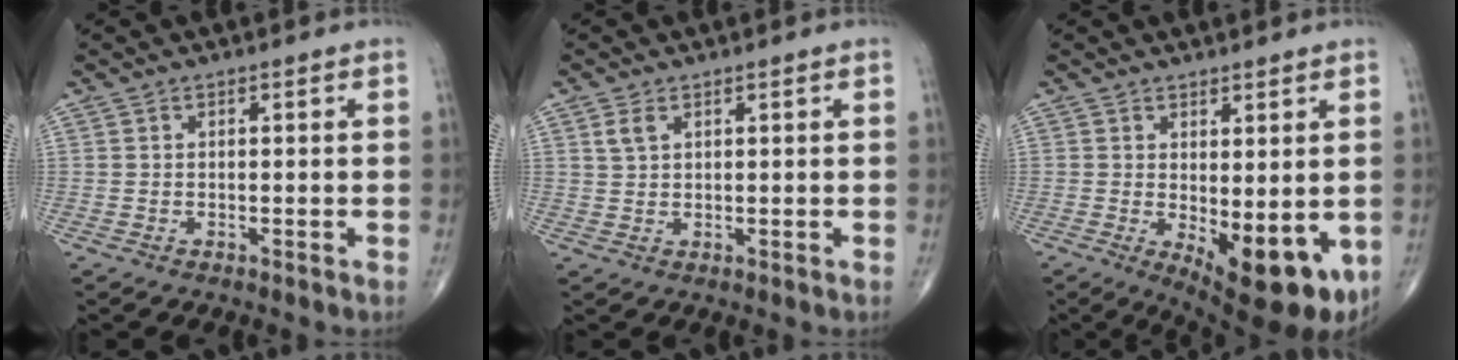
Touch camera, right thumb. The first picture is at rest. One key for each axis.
{"total": 2.3, "fx": 1.2, "fy": 1.3, "fz": 1.4, "tx": -0.028, "ty": 0.002, "tz": 0.029}
{"total": 11.8, "fx": -2.4, "fy": 4.7, "fz": 10.6, "tx": -0.129, "ty": -0.025, "tz": -0.017}